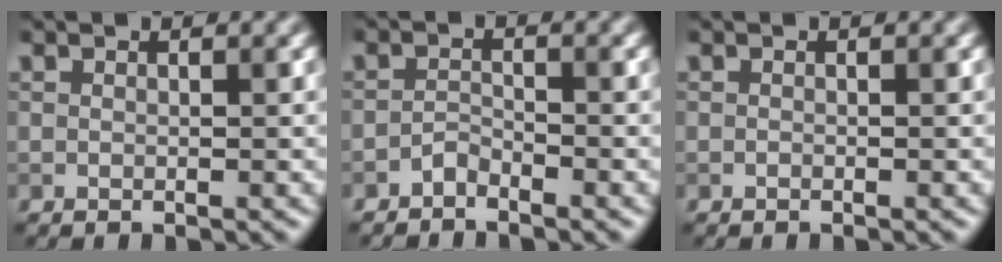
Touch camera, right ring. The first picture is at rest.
{"total": 1.1, "force": [-1.1, 0.3, 0.2], "torque": [-0.003, 0.005, -0.023]}
{"total": 0.0}